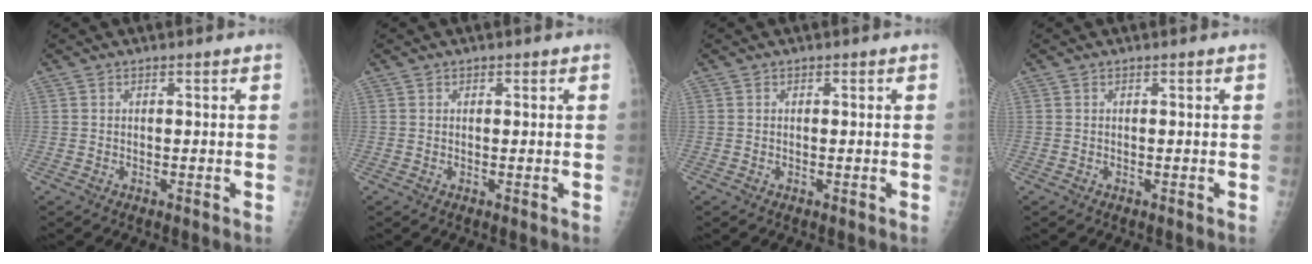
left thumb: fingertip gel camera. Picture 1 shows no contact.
{"total": 0.0}
{"total": 0.0}
{"total": 0.0}